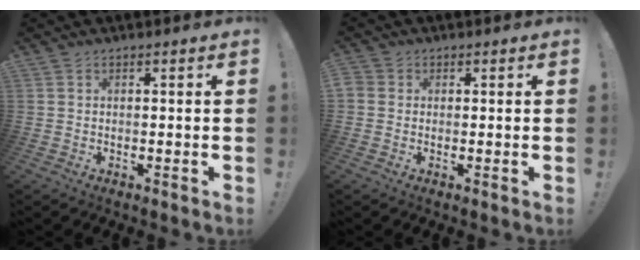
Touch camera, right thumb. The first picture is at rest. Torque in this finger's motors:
{"motor_torque": [-0.01, 0.35, 0.31, 0.00, 0.24]}